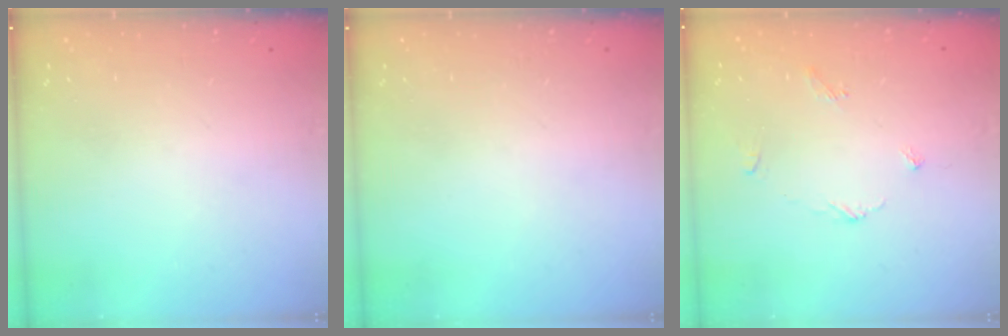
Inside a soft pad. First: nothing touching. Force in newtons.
{"total": 0.0}
{"total": 4.5, "press": 4.5, "slide": 0.5}